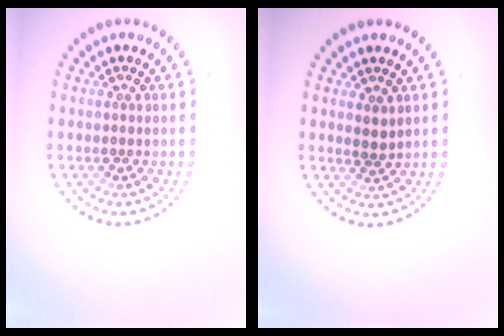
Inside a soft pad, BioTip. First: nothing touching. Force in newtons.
{"total": 1.2, "press": 1.1, "slide": 0.4}